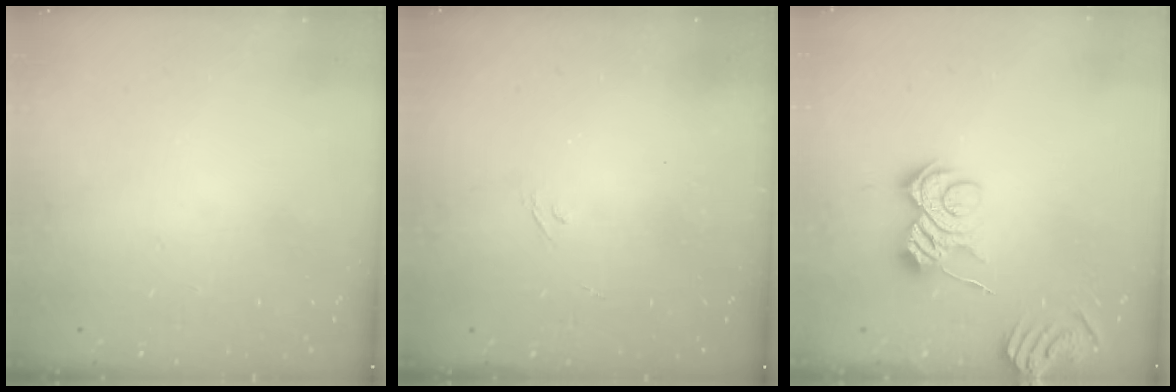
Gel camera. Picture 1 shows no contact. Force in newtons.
{"total": 2.0, "press": 1.7, "slide": 1.2}
{"total": 8.7, "press": 8.7, "slide": 0.6}